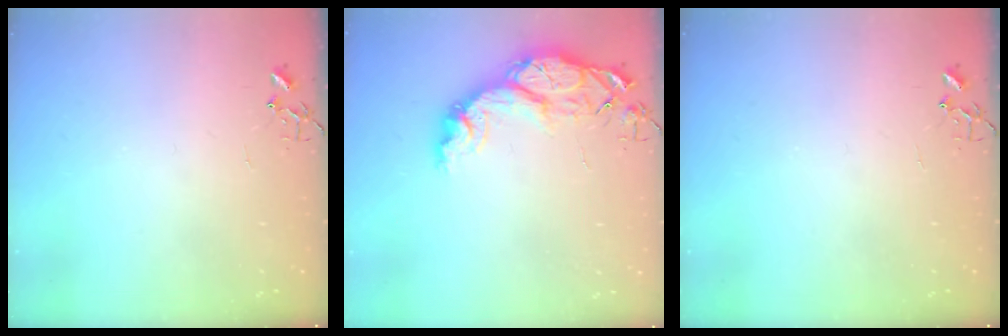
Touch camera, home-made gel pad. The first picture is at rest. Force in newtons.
{"total": 13.9, "press": 13.9, "slide": 1.4}
{"total": 0.0}